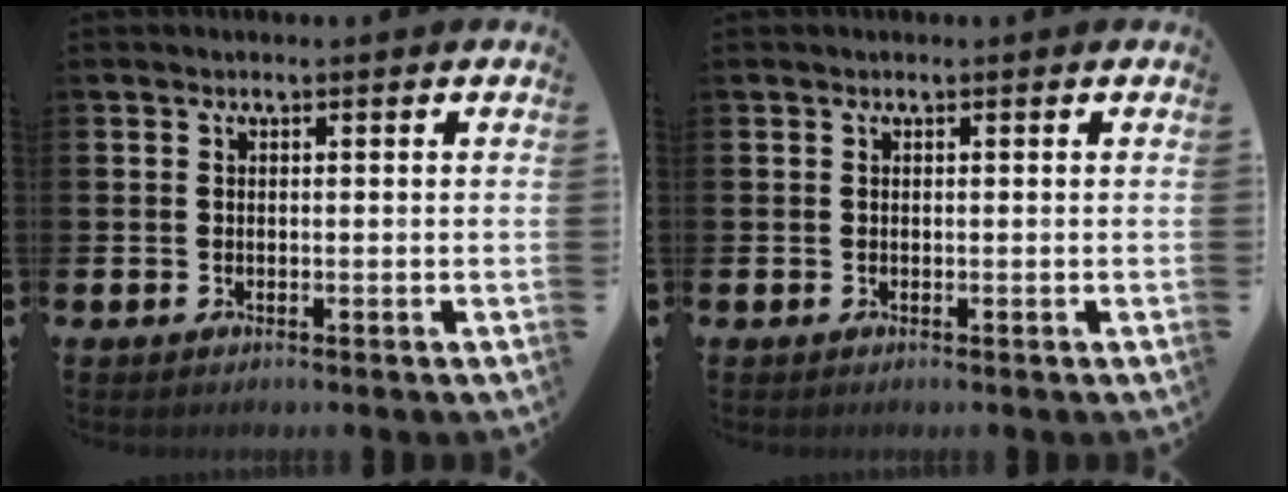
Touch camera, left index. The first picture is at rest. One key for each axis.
{"total": 0.0}